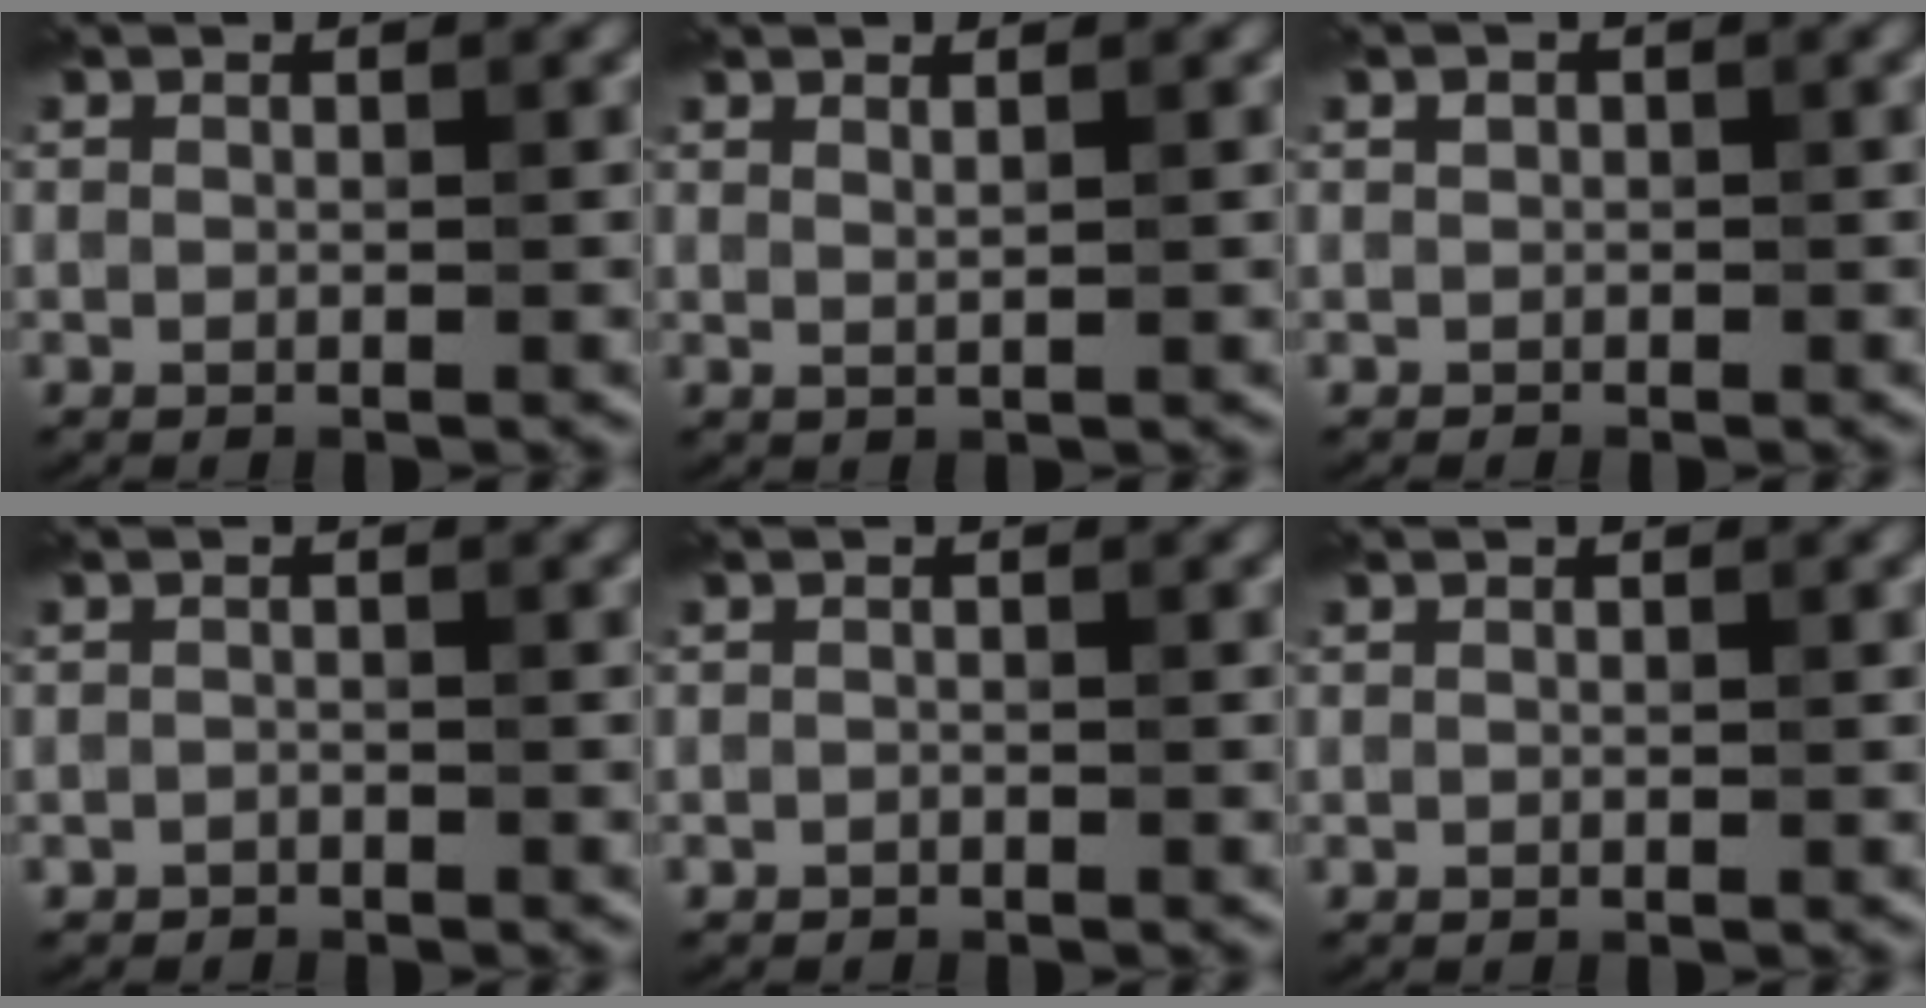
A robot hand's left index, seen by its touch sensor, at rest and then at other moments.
{"total": 1.2, "force": [0.7, 0.4, 0.9], "torque": [-0.009, 0.000, 0.006]}
{"total": 0.6, "force": [-0.1, 0.6, 0.1], "torque": [0.003, -0.003, -0.003]}
{"total": 0.9, "force": [-0.8, 0.3, 0.0], "torque": [0.002, -0.001, -0.016]}
{"total": 0.6, "force": [-0.6, 0.2, 0.0], "torque": [0.001, -0.002, -0.010]}
{"total": 0.0}